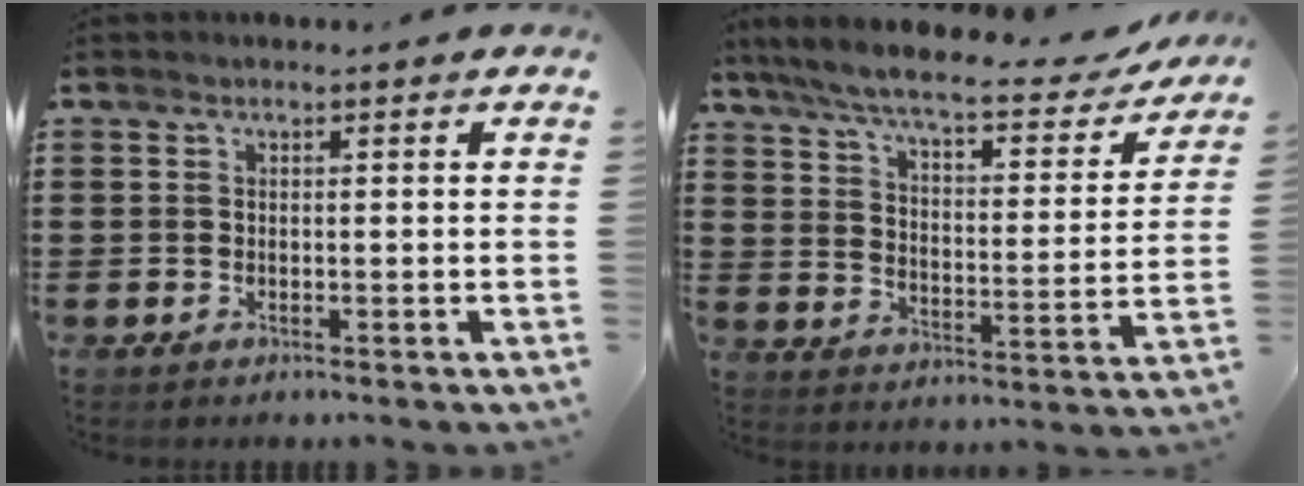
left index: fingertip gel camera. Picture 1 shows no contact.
{"total": 7.5, "force": [6.4, 0.3, 3.9], "torque": [-0.100, -0.038, 0.106]}